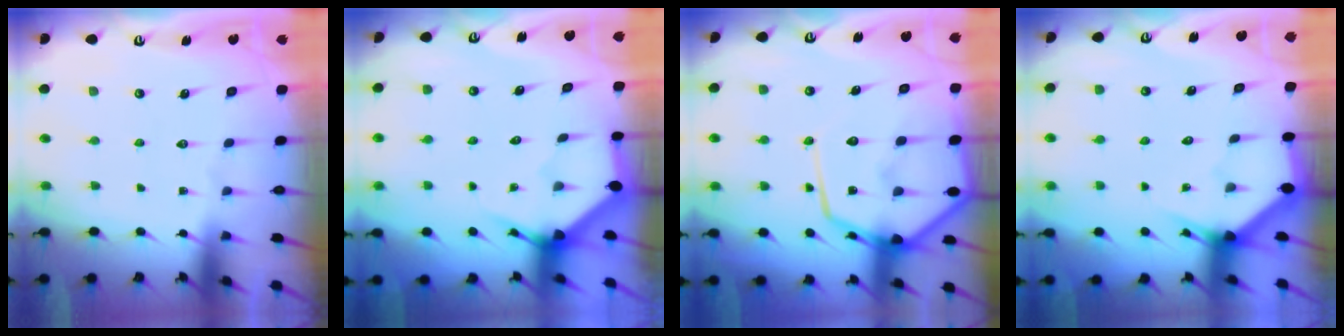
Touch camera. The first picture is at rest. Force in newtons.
{"total": 3.6, "press": 3.6, "slide": 0.1}
{"total": 16.5, "press": 16.5, "slide": 1.6}
{"total": 3.0, "press": 3.0, "slide": 0.1}